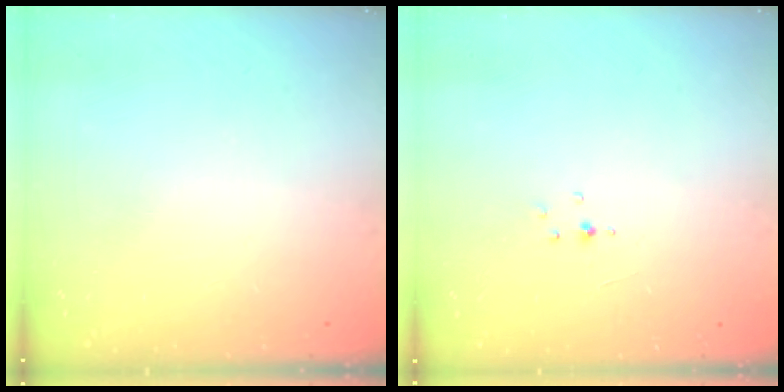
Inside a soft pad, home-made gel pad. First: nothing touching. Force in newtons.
{"total": 2.9, "press": 2.8, "slide": 0.9}